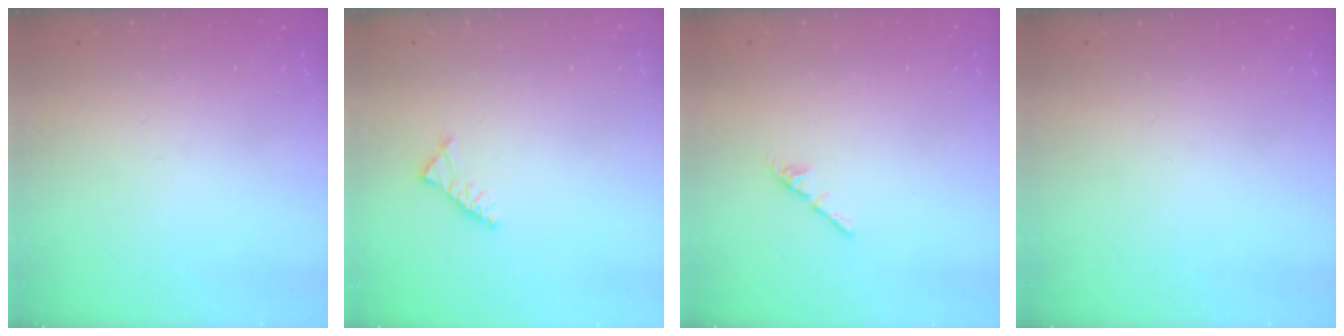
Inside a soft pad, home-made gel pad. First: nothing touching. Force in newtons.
{"total": 3.1, "press": 3.0, "slide": 0.7}
{"total": 2.4, "press": 2.3, "slide": 0.8}
{"total": 0.0}